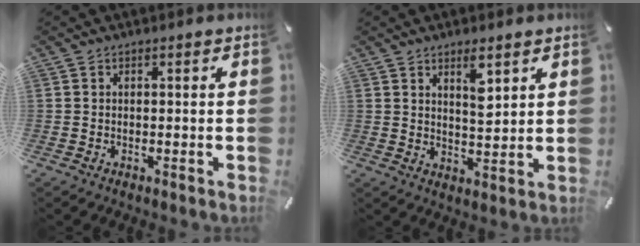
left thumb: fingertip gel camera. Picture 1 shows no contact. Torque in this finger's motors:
{"motor_torque": [0.61, -0.27, 0.26, 0.15, 0.02]}